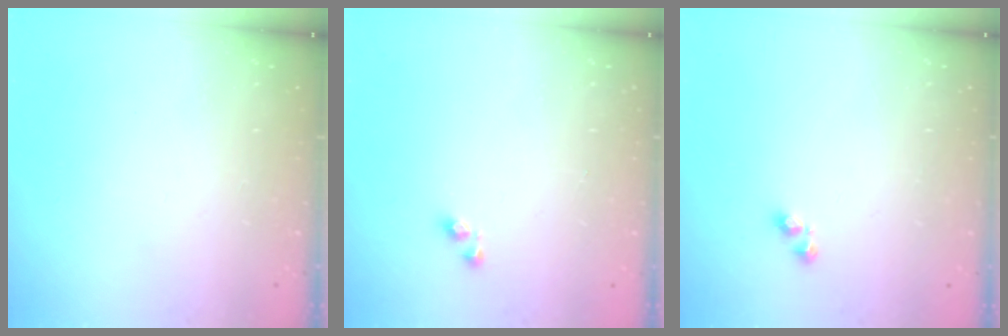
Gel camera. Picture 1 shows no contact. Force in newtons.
{"total": 3.1, "press": 3.1, "slide": 0.2}
{"total": 2.7, "press": 2.7, "slide": 0.4}